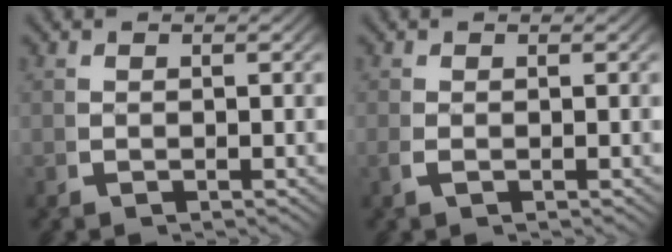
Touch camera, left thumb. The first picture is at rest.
{"total": 0.6, "force": [-0.1, 0.1, 0.6], "torque": [-0.022, -0.002, 0.000]}